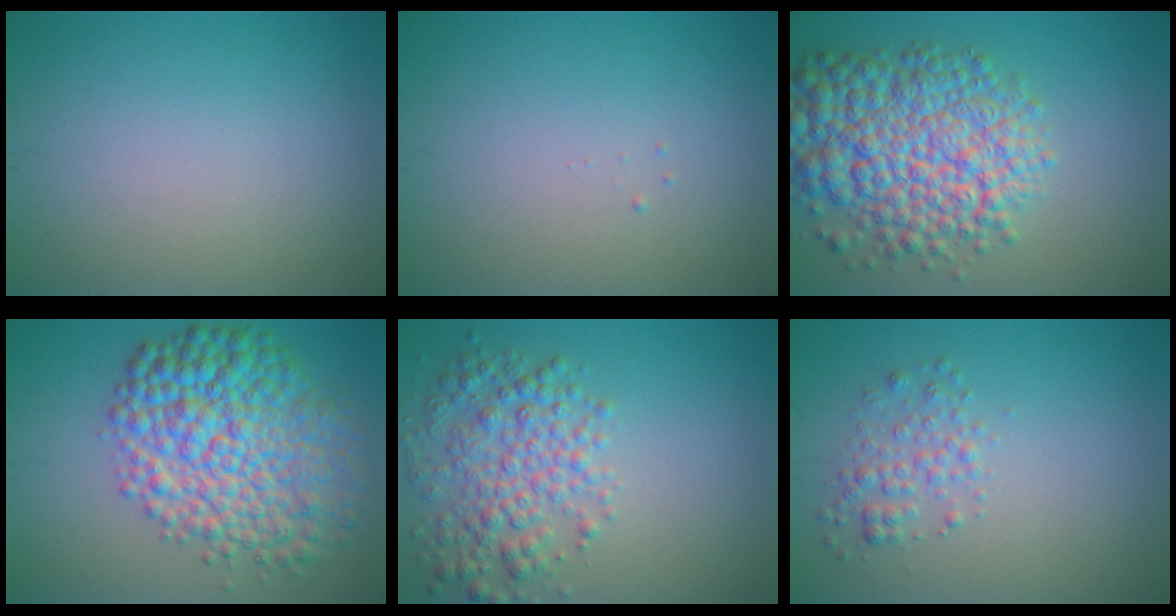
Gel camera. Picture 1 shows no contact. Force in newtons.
{"total": 0.0}
{"total": 9.9, "press": 9.9, "slide": 0.3}
{"total": 9.7, "press": 9.7, "slide": 0.2}
{"total": 4.9, "press": 4.9, "slide": 0.1}
{"total": 2.0, "press": 2.0, "slide": 0.1}